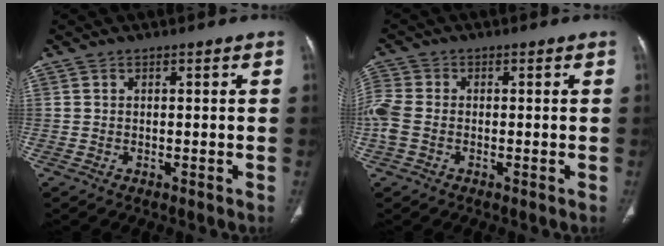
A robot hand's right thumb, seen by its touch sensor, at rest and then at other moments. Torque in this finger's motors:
{"motor_torque": [0.15, 0.15, 0.26, 0.18, 0.06]}